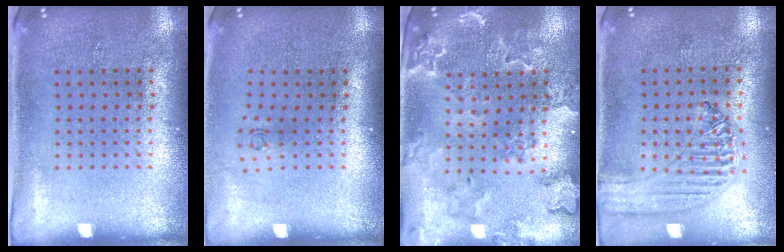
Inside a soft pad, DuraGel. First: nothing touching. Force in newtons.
{"total": 0.6, "press": 0.3, "slide": 0.5}
{"total": 1.8, "press": 1.8, "slide": 0.2}
{"total": 1.2, "press": 1.2, "slide": 0.1}